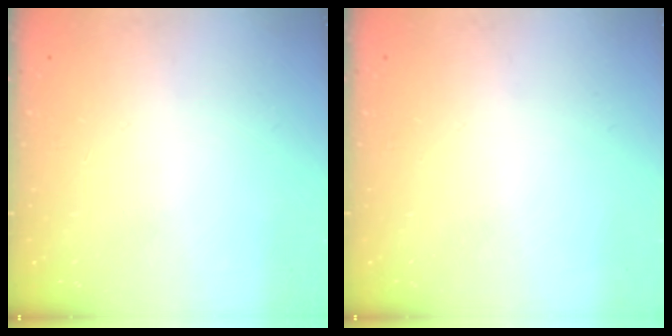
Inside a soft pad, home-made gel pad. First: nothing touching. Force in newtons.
{"total": 0.0}